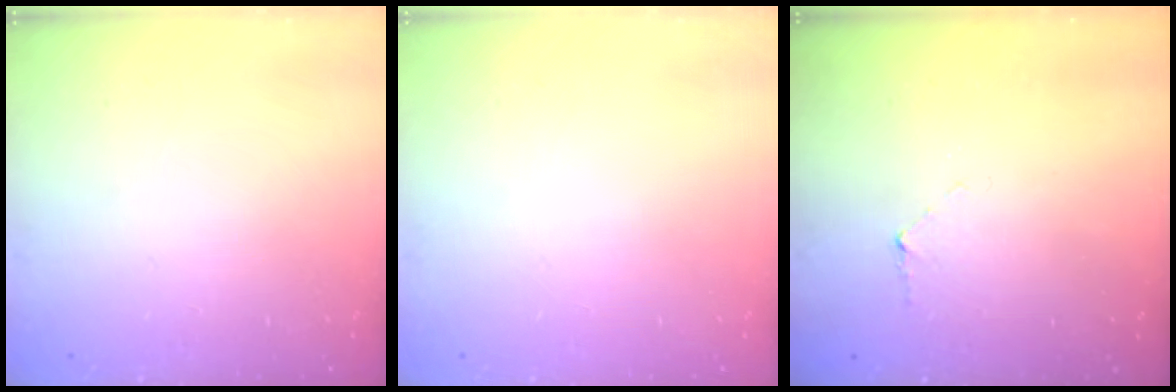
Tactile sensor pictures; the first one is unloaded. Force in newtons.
{"total": 0.0}
{"total": 3.6, "press": 3.6, "slide": 0.3}